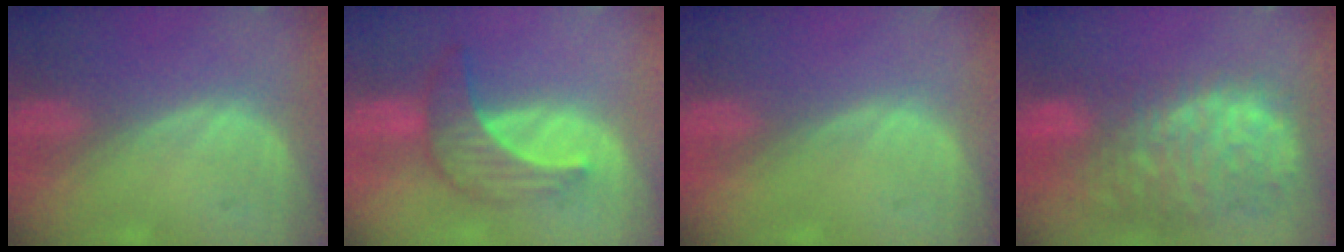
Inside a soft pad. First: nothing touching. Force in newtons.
{"total": 7.0, "press": 6.6, "slide": 2.3}
{"total": 0.0}
{"total": 13.5, "press": 11.1, "slide": 7.6}